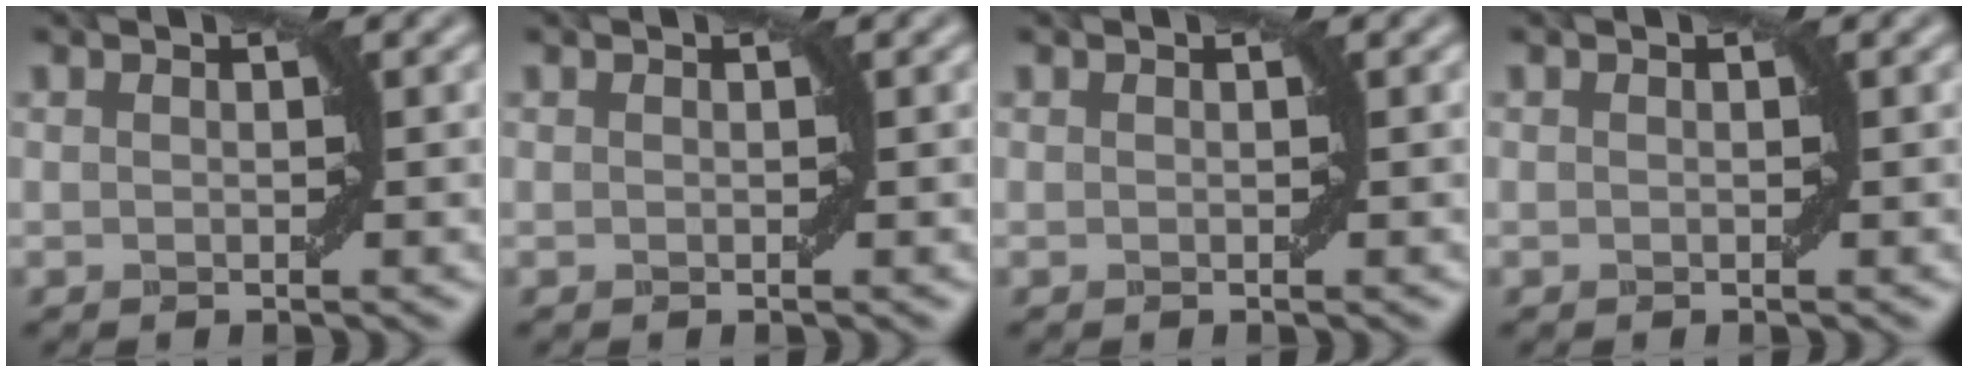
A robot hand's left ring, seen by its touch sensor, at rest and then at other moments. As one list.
[{"total": 0.0}, {"total": 0.0}, {"total": 0.0}]